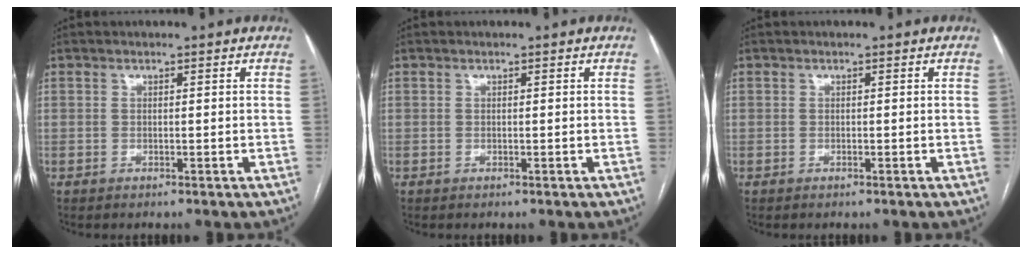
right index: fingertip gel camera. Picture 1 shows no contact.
{"total": 0.0}
{"total": 0.0}